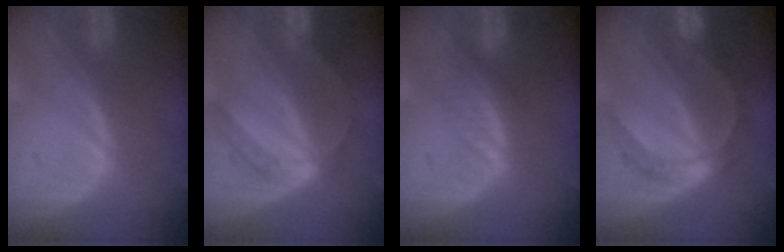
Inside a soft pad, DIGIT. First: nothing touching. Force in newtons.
{"total": 6.2, "press": 5.2, "slide": 3.3}
{"total": 2.7, "press": 2.7, "slide": 0.2}
{"total": 6.7, "press": 6.6, "slide": 0.4}